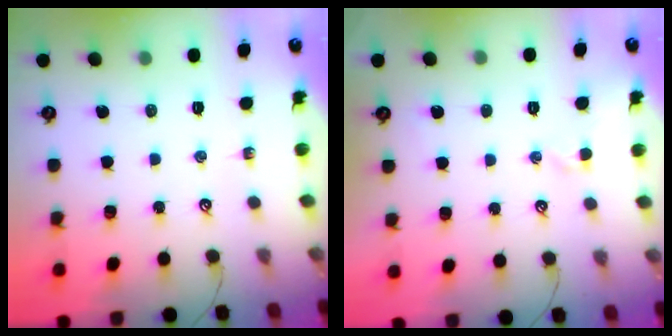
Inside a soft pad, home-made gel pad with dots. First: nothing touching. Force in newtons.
{"total": 2.2, "press": 2.1, "slide": 0.5}